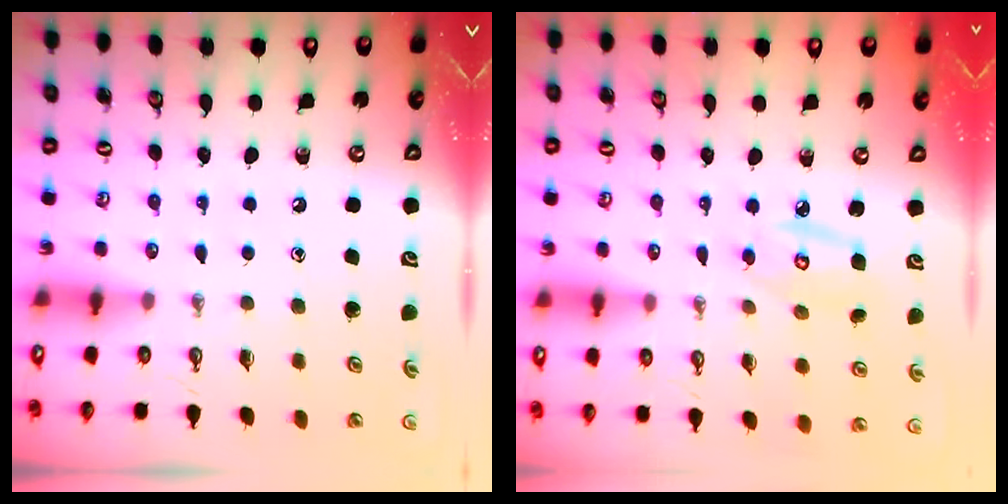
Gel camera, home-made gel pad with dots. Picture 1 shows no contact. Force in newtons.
{"total": 5.9, "press": 5.9, "slide": 0.3}